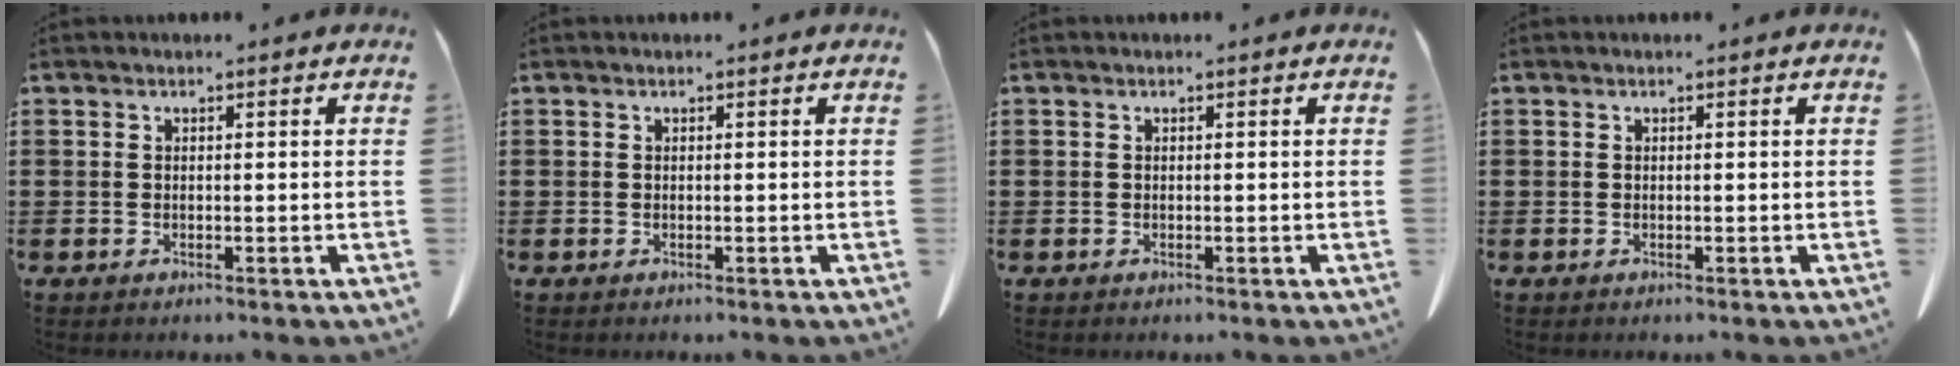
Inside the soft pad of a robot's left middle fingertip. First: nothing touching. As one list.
[{"total": 0.0}, {"total": 0.0}, {"total": 0.0}]